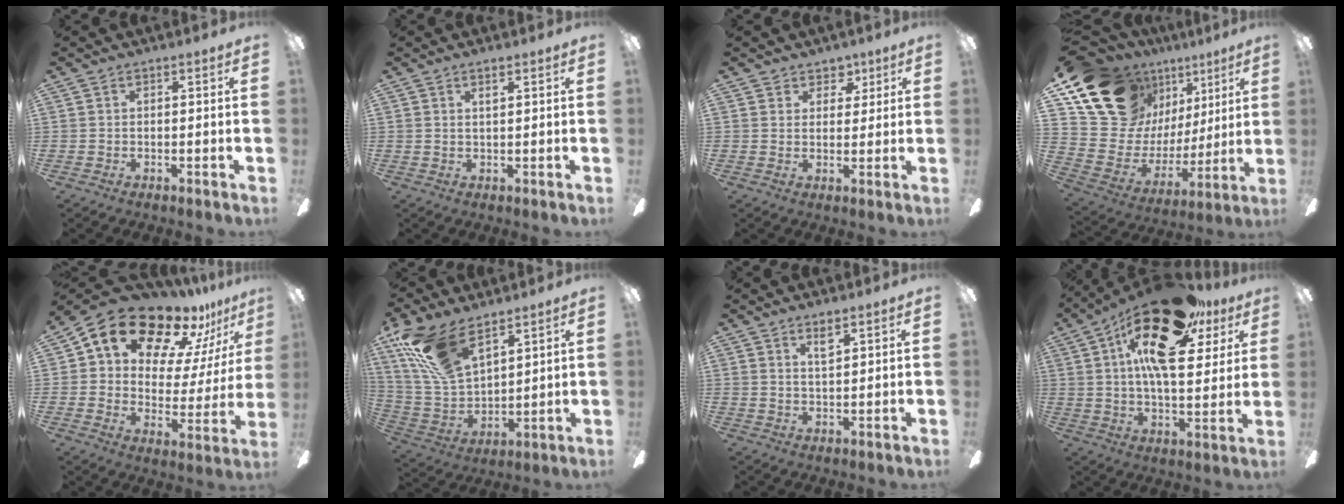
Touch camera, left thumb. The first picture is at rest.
{"total": 1.7, "force": [1.0, 0.1, 1.4], "torque": [-0.031, 0.001, 0.016]}
{"total": 4.3, "force": [2.9, 3.2, 0.7], "torque": [0.007, -0.013, 0.048]}
{"total": 20.0, "force": [13.2, 12.7, 8.1], "torque": [-0.161, -0.074, 0.265]}
{"total": 16.4, "force": [12.0, 8.6, 7.1], "torque": [-0.130, -0.088, 0.206]}
{"total": 17.7, "force": [11.8, 7.4, 10.9], "torque": [-0.259, -0.044, 0.214]}
{"total": 3.3, "force": [2.4, 0.6, 2.2], "torque": [-0.041, -0.002, 0.039]}
{"total": 24.1, "force": [12.8, 9.6, 18.0], "torque": [-0.305, -0.048, 0.207]}